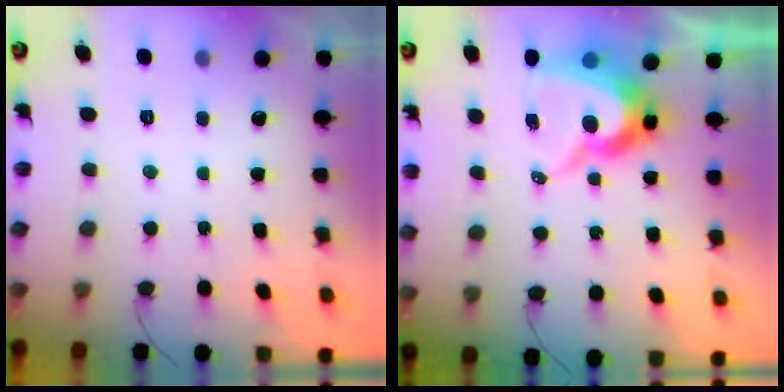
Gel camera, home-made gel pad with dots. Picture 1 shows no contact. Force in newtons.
{"total": 12.5, "press": 12.5, "slide": 0.8}